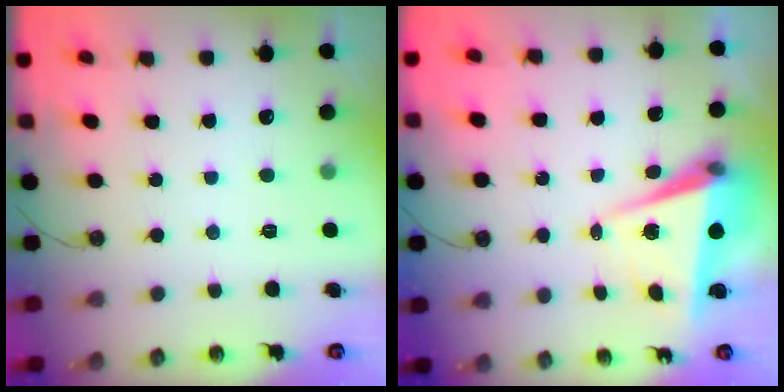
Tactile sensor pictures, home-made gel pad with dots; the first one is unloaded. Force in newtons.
{"total": 6.7, "press": 5.4, "slide": 3.9}